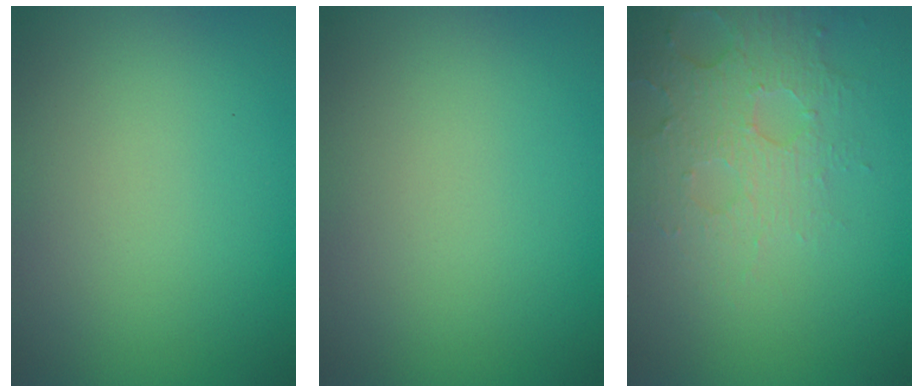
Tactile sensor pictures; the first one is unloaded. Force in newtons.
{"total": 0.0}
{"total": 4.8, "press": 3.4, "slide": 3.4}